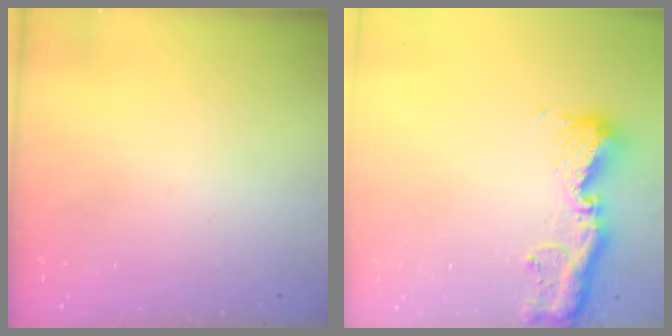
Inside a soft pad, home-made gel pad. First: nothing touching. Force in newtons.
{"total": 14.1, "press": 14.0, "slide": 1.5}